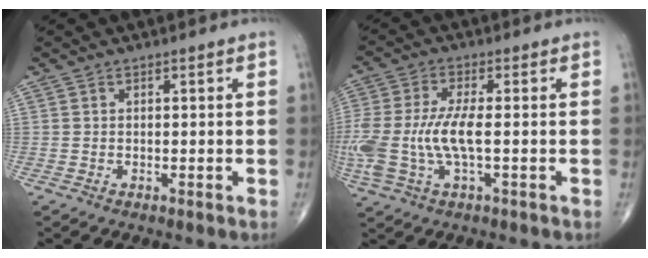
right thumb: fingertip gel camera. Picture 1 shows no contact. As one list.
[{"total": 11.7, "force": [-1.2, 4.1, 10.9], "torque": [-0.273, 0.004, -0.022]}]